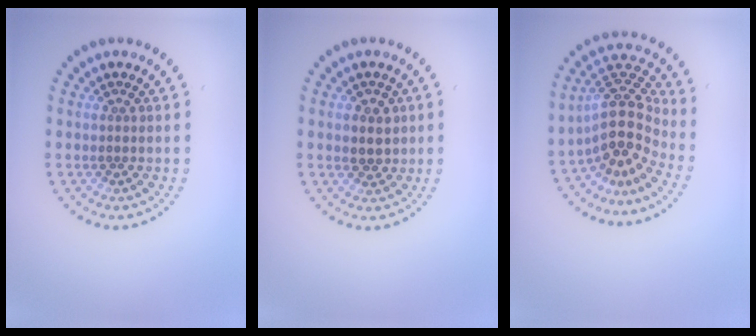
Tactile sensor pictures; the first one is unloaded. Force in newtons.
{"total": 2.2, "press": 2.1, "slide": 0.7}
{"total": 4.9, "press": 3.9, "slide": 2.9}